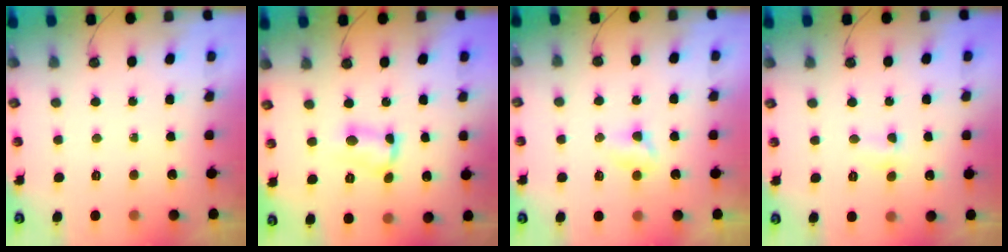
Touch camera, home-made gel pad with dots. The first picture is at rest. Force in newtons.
{"total": 4.8, "press": 4.8, "slide": 0.2}
{"total": 5.0, "press": 3.5, "slide": 3.6}
{"total": 2.9, "press": 2.7, "slide": 1.0}